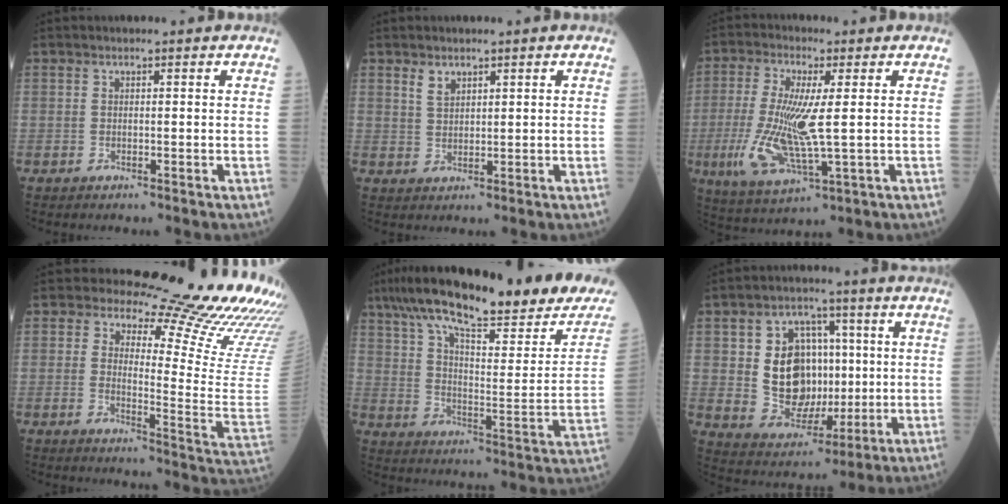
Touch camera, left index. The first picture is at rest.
{"total": 2.2, "force": [1.5, 1.2, 1.1], "torque": [-0.025, 0.004, 0.039]}
{"total": 11.2, "force": [-0.5, 2.1, 11.0], "torque": [-0.243, -0.012, 0.000]}
{"total": 21.4, "force": [19.1, 2.4, 9.4], "torque": [-0.122, -0.134, 0.209]}
{"total": 29.8, "force": [23.2, 5.3, 17.8], "torque": [-0.287, -0.013, 0.320]}
{"total": 11.7, "force": [1.3, 9.0, 7.4], "torque": [-0.145, 0.025, 0.039]}